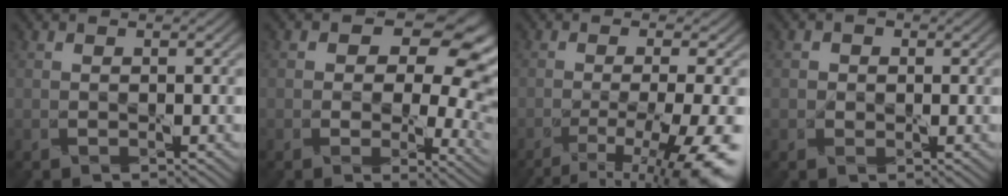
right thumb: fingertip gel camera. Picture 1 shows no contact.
{"total": 14.8, "force": [2.9, 10.3, 10.2], "torque": [-0.130, 0.015, 0.054]}
{"total": 11.0, "force": [-6.0, 2.5, 8.9], "torque": [-0.153, -0.008, -0.092]}
{"total": 1.4, "force": [0.3, 1.4, 0.1], "torque": [0.005, 0.005, -0.001]}